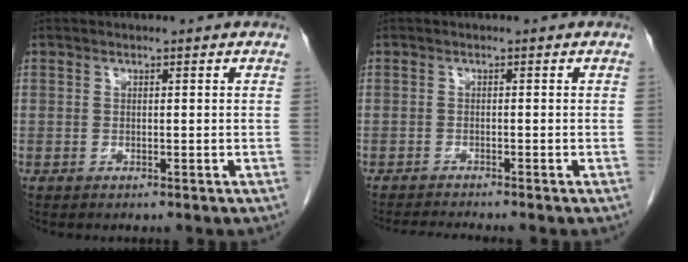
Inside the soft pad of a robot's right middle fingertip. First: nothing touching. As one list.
[{"total": 3.2, "force": [-2.9, -1.0, 0.9], "torque": [-0.019, -0.017, -0.050]}]